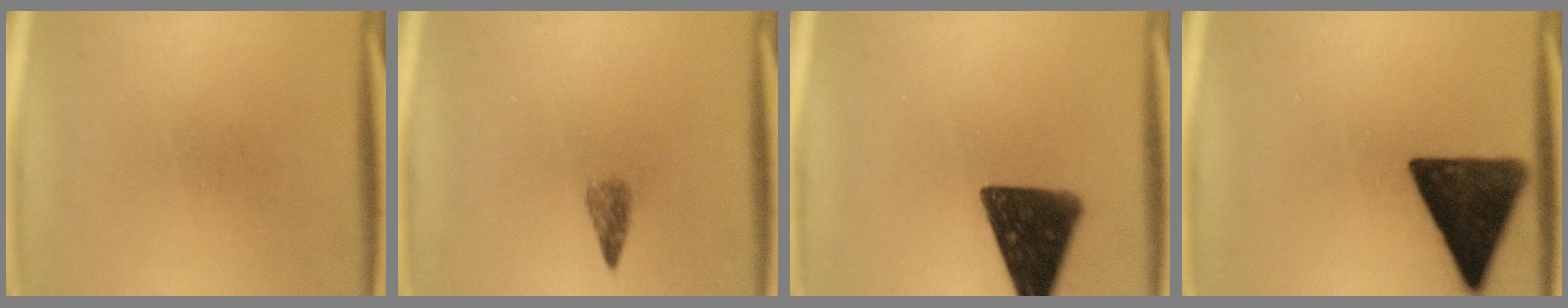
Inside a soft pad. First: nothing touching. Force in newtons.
{"total": 1.8}
{"total": 14.0}
{"total": 14.2}